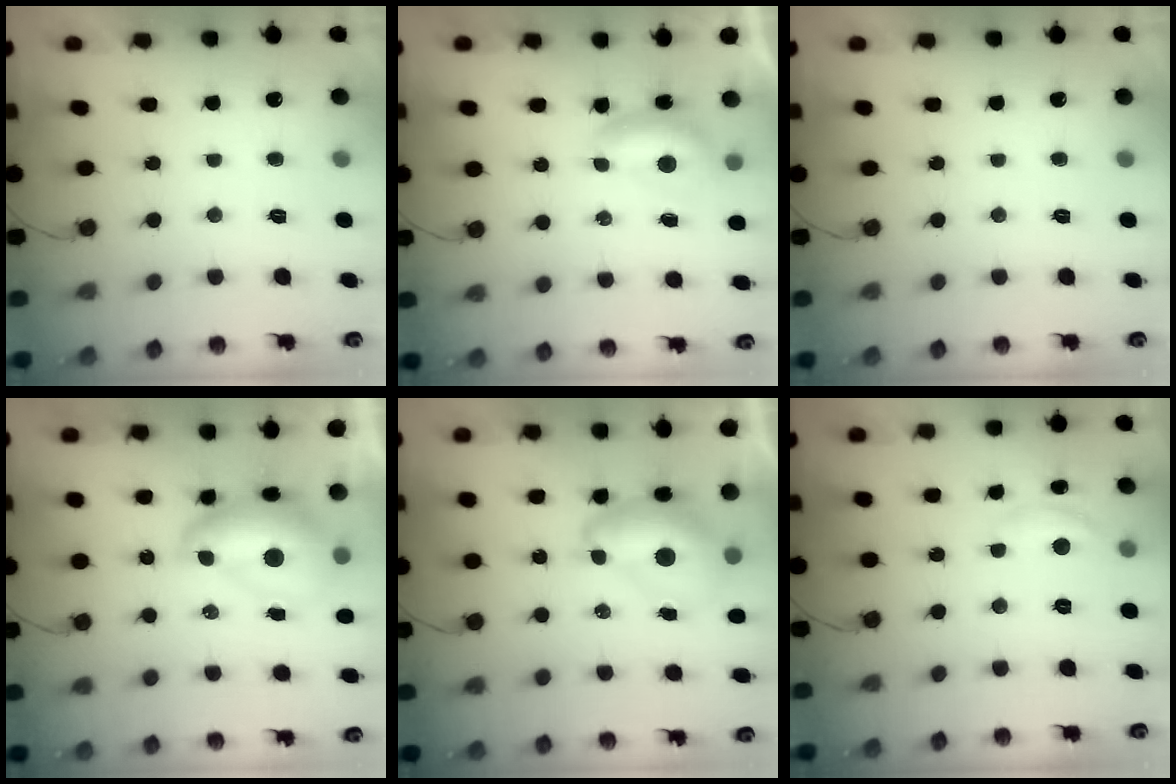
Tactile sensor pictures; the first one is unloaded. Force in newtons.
{"total": 5.8, "press": 5.8, "slide": 0.7}
{"total": 0.0}
{"total": 10.3, "press": 10.3, "slide": 1.2}
{"total": 8.5, "press": 8.4, "slide": 0.9}
{"total": 5.7, "press": 5.7, "slide": 0.2}